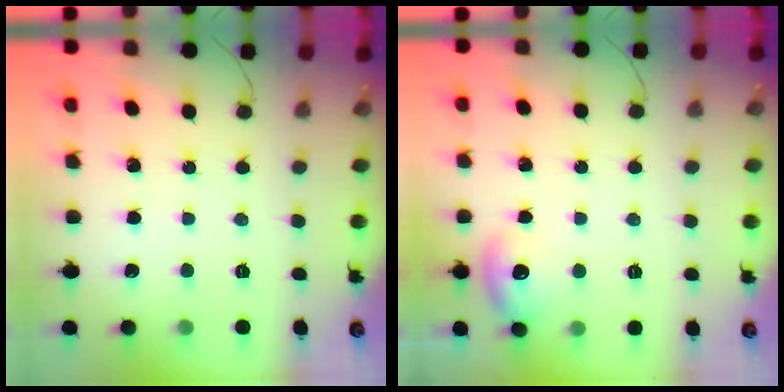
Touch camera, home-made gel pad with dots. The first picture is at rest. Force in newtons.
{"total": 8.2, "press": 8.1, "slide": 1.4}